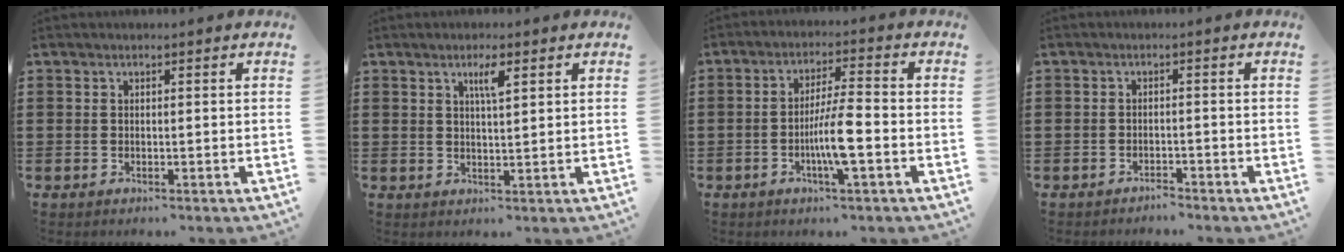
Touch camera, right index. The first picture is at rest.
{"total": 3.1, "force": [1.6, 0.6, 2.6], "torque": [-0.048, 0.002, 0.023]}
{"total": 7.1, "force": [-2.2, 0.8, 6.7], "torque": [-0.125, -0.004, -0.044]}
{"total": 1.8, "force": [-1.7, 0.1, -0.2], "torque": [-0.003, 0.003, -0.040]}